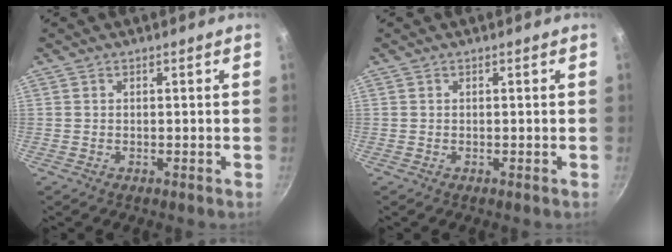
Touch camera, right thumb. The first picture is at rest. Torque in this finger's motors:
{"motor_torque": [-0.01, 0.00, 0.06, 0.08, 0.00]}